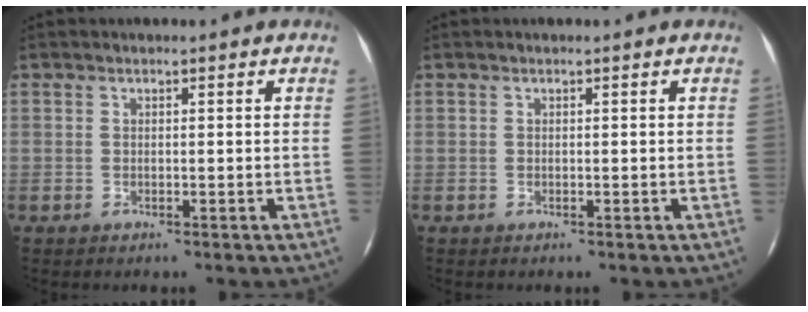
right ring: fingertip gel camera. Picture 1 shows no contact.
{"total": 0.0}